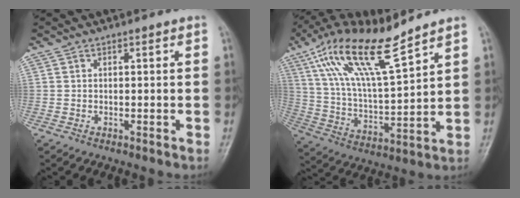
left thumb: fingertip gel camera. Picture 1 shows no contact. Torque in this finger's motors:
{"motor_torque": [0.22, 0.38, 1.50, -1.27, 0.55]}